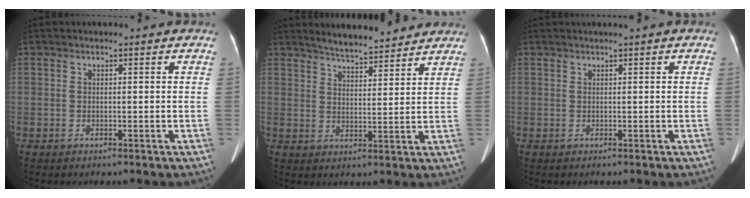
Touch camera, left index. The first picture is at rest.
{"total": 8.7, "force": [8.2, 1.2, 2.8], "torque": [-0.047, 0.012, 0.119]}
{"total": 0.9, "force": [0.6, -0.2, 0.6], "torque": [-0.012, 0.005, 0.016]}